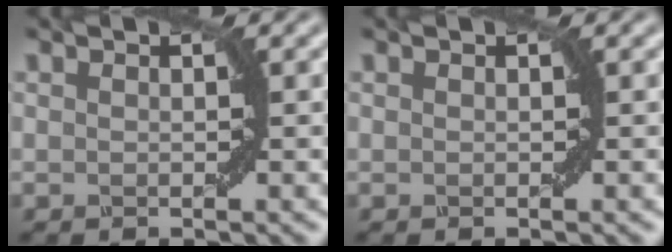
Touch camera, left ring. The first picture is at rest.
{"total": 0.0}